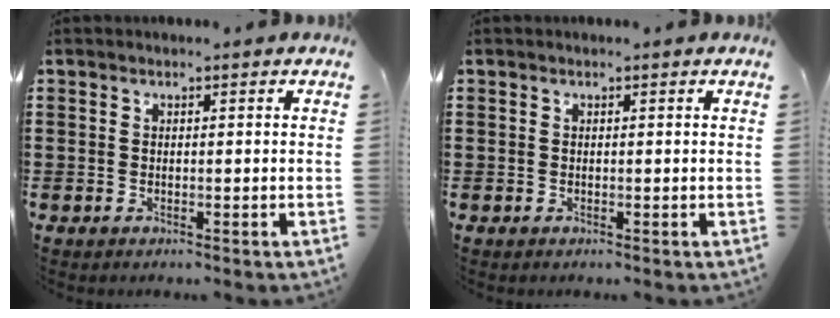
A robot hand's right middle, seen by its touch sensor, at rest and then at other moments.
{"total": 0.0}